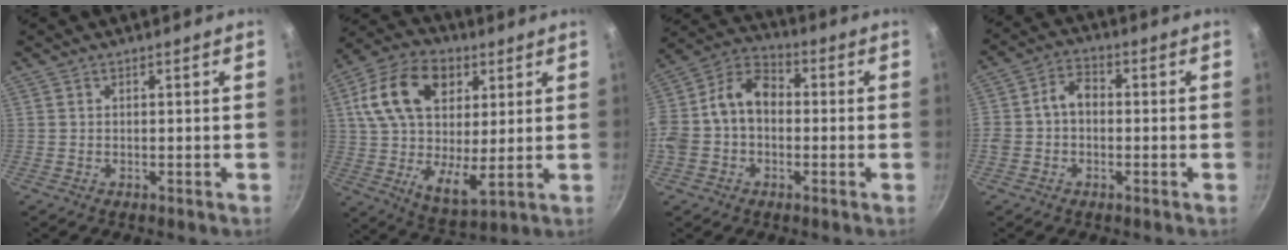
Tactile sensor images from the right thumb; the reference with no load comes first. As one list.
[{"total": 19.9, "force": [6.4, 12.2, 14.3], "torque": [-0.241, -0.015, 0.106]}, {"total": 12.9, "force": [-0.8, 9.5, 8.7], "torque": [-0.137, 0.048, -0.036]}, {"total": 4.6, "force": [-0.3, 3.6, 2.8], "torque": [-0.035, 0.015, -0.013]}]